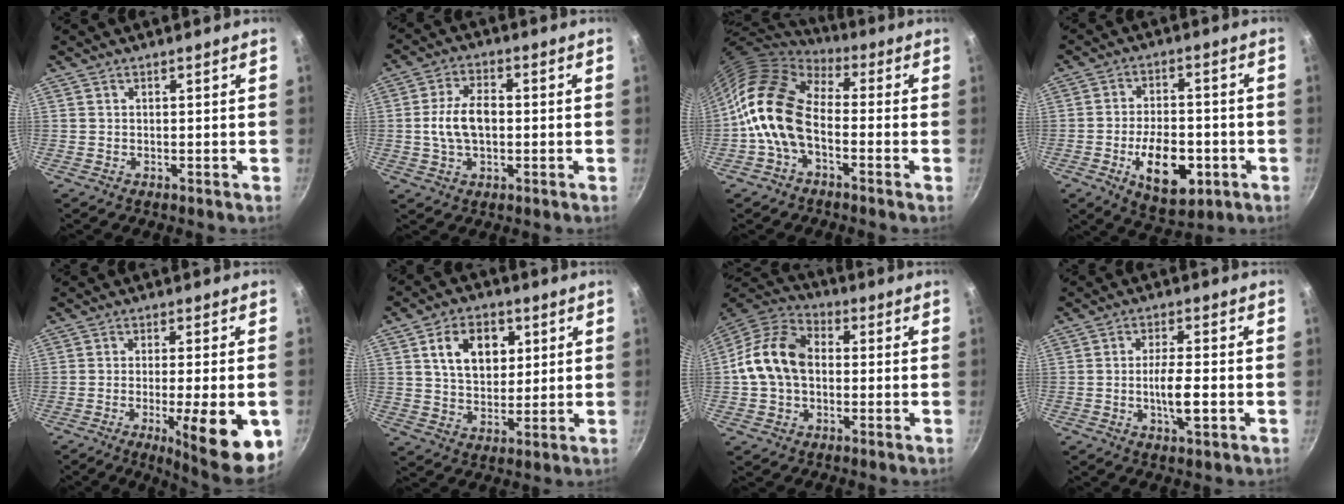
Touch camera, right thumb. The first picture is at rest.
{"total": 8.5, "force": [-0.3, 5.2, 6.8], "torque": [-0.118, 0.019, -0.010]}
{"total": 13.4, "force": [-2.9, 8.3, 10.1], "torque": [-0.162, 0.035, -0.073]}
{"total": 13.4, "force": [-4.3, 7.3, 10.4], "torque": [-0.140, 0.014, -0.059]}
{"total": 15.0, "force": [-4.7, 3.3, 13.9], "torque": [-0.182, 0.004, -0.061]}
{"total": 11.2, "force": [3.4, 7.8, 7.3], "torque": [-0.089, -0.006, 0.055]}
{"total": 13.4, "force": [0.0, 9.8, 9.1], "torque": [-0.143, 0.034, -0.017]}
{"total": 6.9, "force": [-1.5, 1.8, 6.4], "torque": [-0.114, 0.010, -0.029]}